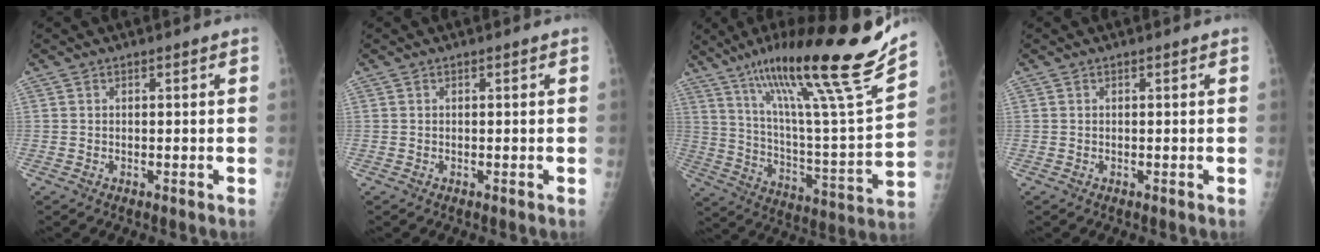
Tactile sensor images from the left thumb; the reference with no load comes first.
{"total": 0.0}
{"total": 27.7, "force": [19.6, 2.0, 19.5], "torque": [-0.290, -0.078, 0.322]}
{"total": 0.0}